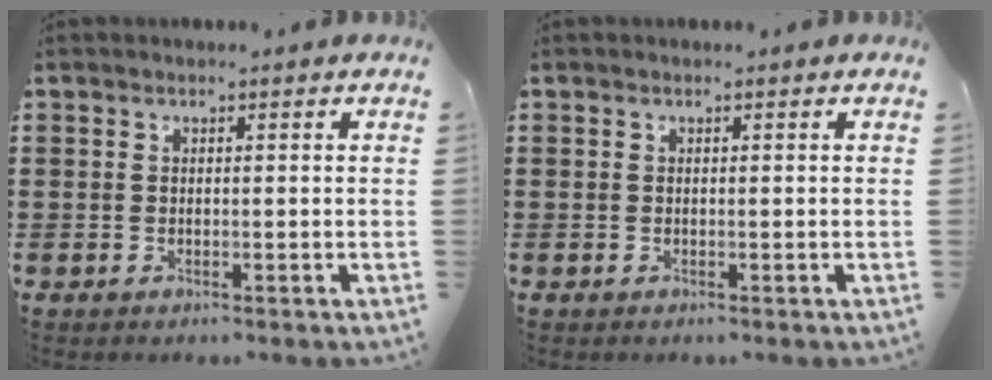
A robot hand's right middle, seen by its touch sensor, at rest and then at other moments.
{"total": 0.0}